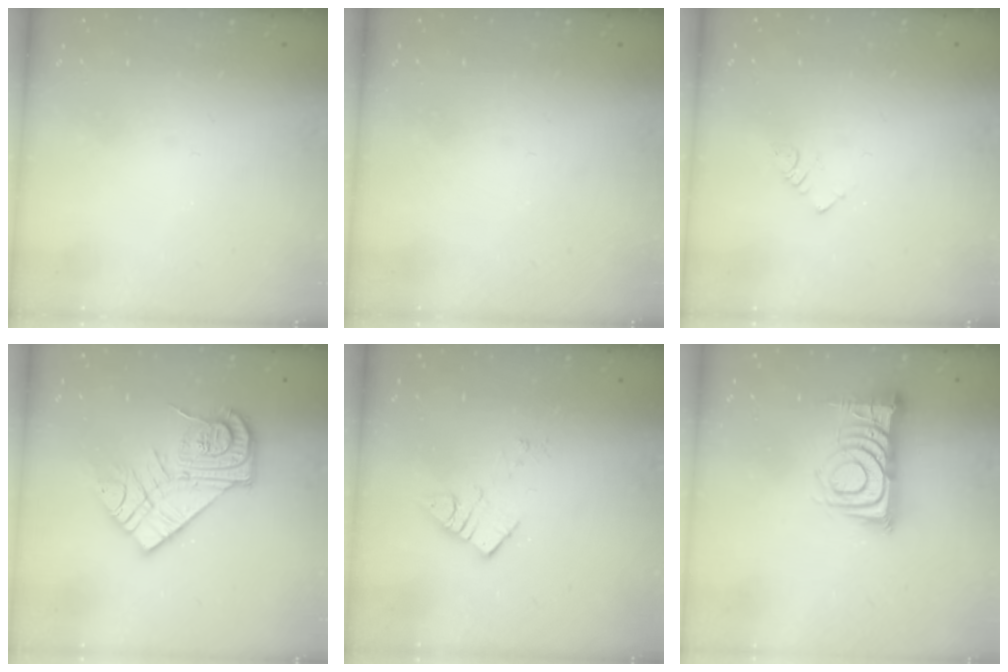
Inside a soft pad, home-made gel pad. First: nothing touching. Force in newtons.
{"total": 0.0}
{"total": 2.3, "press": 2.3, "slide": 0.4}
{"total": 15.9, "press": 15.9, "slide": 1.0}
{"total": 5.0, "press": 5.0, "slide": 0.4}
{"total": 12.7, "press": 12.6, "slide": 0.9}